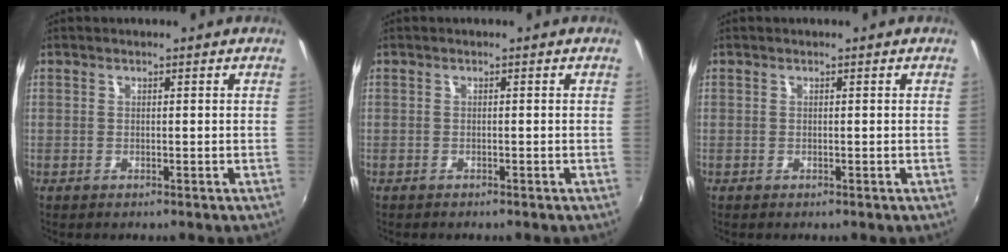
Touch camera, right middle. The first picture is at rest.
{"total": 0.6, "force": [-0.5, 0.2, 0.1], "torque": [-0.005, 0.000, -0.008]}
{"total": 0.0}